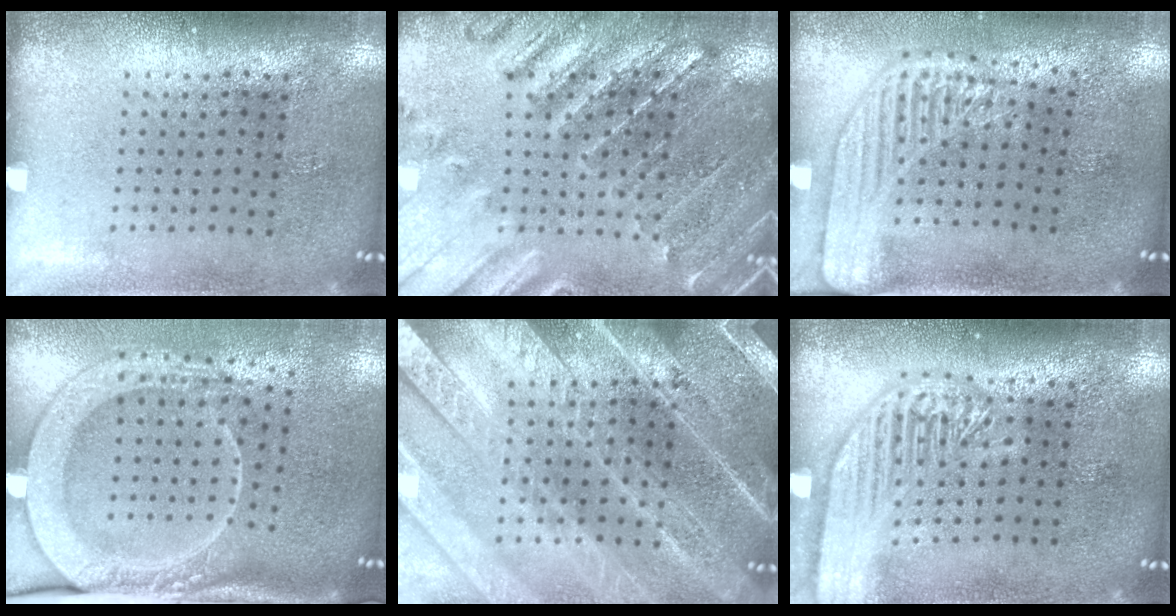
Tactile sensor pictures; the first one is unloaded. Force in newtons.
{"total": 1.3, "press": 1.3, "slide": 0.4}
{"total": 2.2, "press": 1.8, "slide": 1.3}
{"total": 2.8, "press": 2.2, "slide": 1.8}
{"total": 5.1, "press": 5.0, "slide": 0.6}
{"total": 3.6, "press": 3.6, "slide": 0.4}